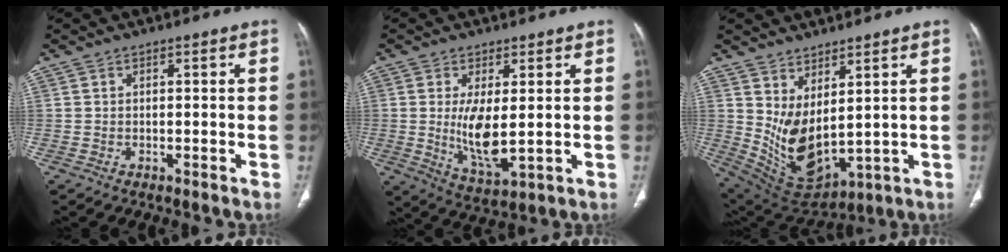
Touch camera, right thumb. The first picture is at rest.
{"total": 8.6, "force": [0.4, 3.1, 8.0], "torque": [-0.152, -0.027, 0.021]}
{"total": 11.5, "force": [3.3, 5.4, 9.6], "torque": [-0.173, -0.040, 0.092]}